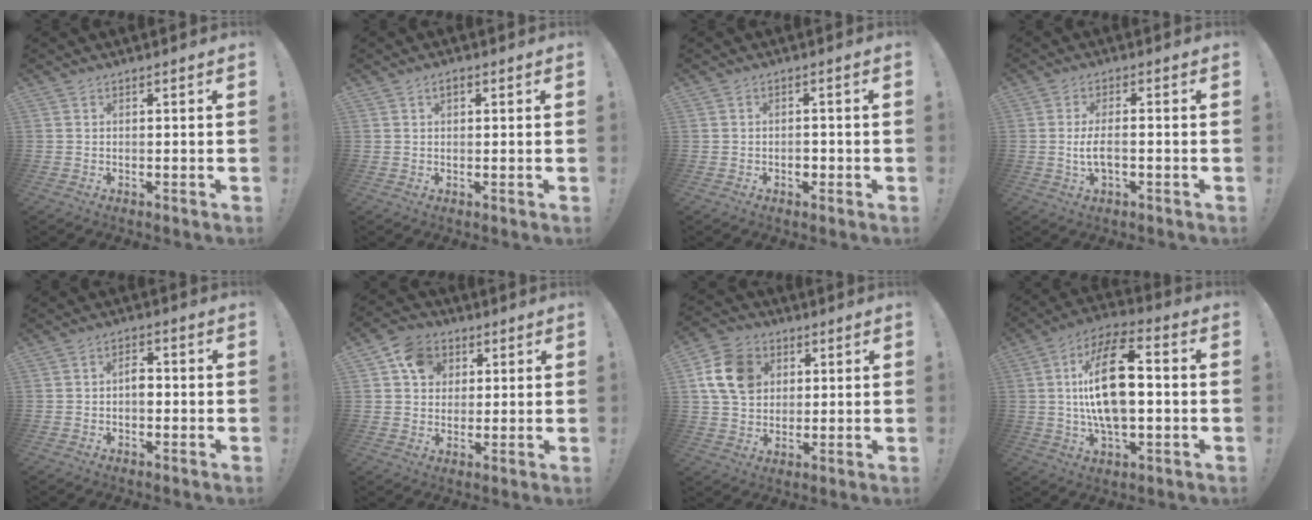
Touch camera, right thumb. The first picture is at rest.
{"total": 1.8, "force": [0.8, 1.0, 1.3], "torque": [-0.026, 0.003, 0.014]}
{"total": 2.3, "force": [-1.2, 1.5, 1.2], "torque": [-0.018, 0.004, -0.021]}
{"total": 5.4, "force": [-1.3, 1.5, 5.0], "torque": [-0.112, -0.003, -0.023]}
{"total": 3.4, "force": [-0.8, 2.1, 2.5], "torque": [-0.035, 0.006, -0.018]}
{"total": 9.6, "force": [3.3, 8.4, 3.1], "torque": [-0.034, -0.009, 0.065]}
{"total": 13.8, "force": [4.2, 11.1, 7.2], "torque": [-0.114, -0.001, 0.086]}
{"total": 19.7, "force": [1.1, 9.2, 17.4], "torque": [-0.314, 0.004, 0.007]}